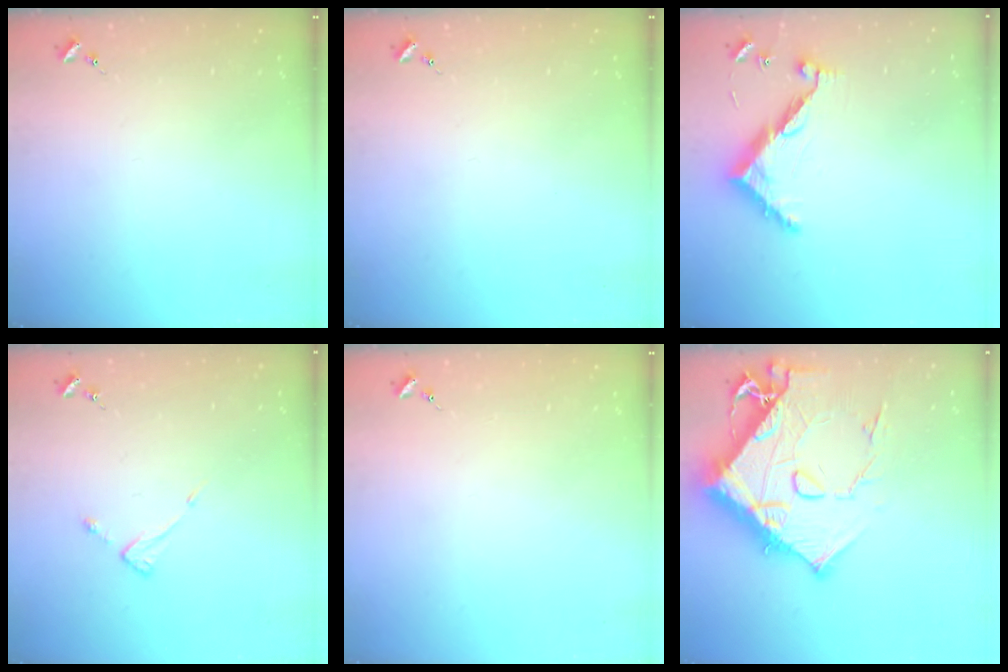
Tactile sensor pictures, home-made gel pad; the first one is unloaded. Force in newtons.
{"total": 0.0}
{"total": 9.3, "press": 9.3, "slide": 0.3}
{"total": 3.9, "press": 3.8, "slide": 0.4}
{"total": 0.0}
{"total": 19.8, "press": 19.7, "slide": 2.0}